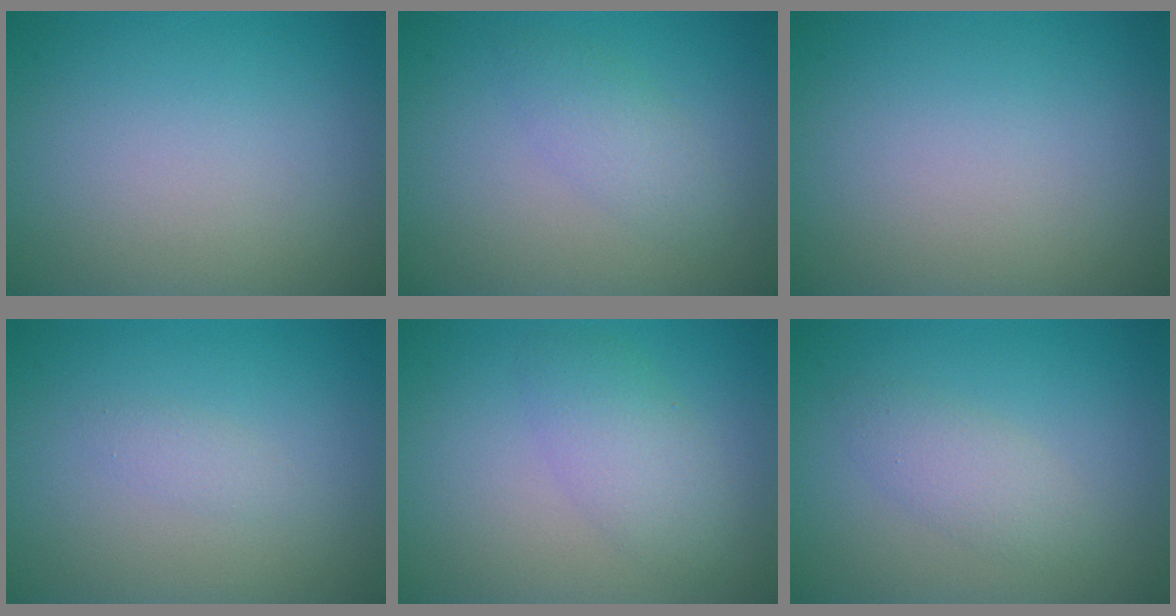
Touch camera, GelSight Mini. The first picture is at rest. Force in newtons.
{"total": 2.0, "press": 2.0, "slide": 0.1}
{"total": 0.0}
{"total": 0.9, "press": 0.9, "slide": 0.0}
{"total": 3.2, "press": 3.2, "slide": 0.1}
{"total": 2.2, "press": 2.2, "slide": 0.0}